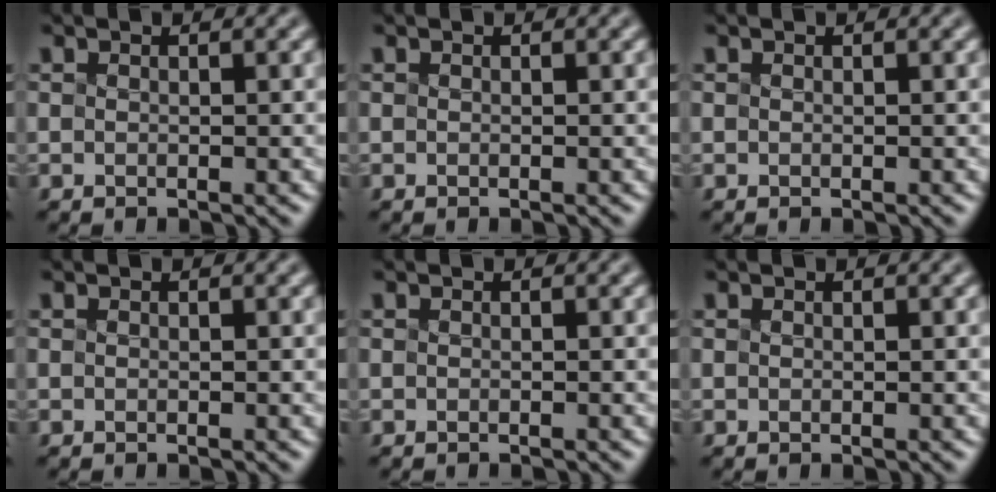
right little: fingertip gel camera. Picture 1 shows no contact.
{"total": 0.0}
{"total": 0.0}
{"total": 0.0}
{"total": 0.7, "force": [-0.7, 0.1, 0.2], "torque": [0.004, -0.002, -0.011]}
{"total": 0.0}